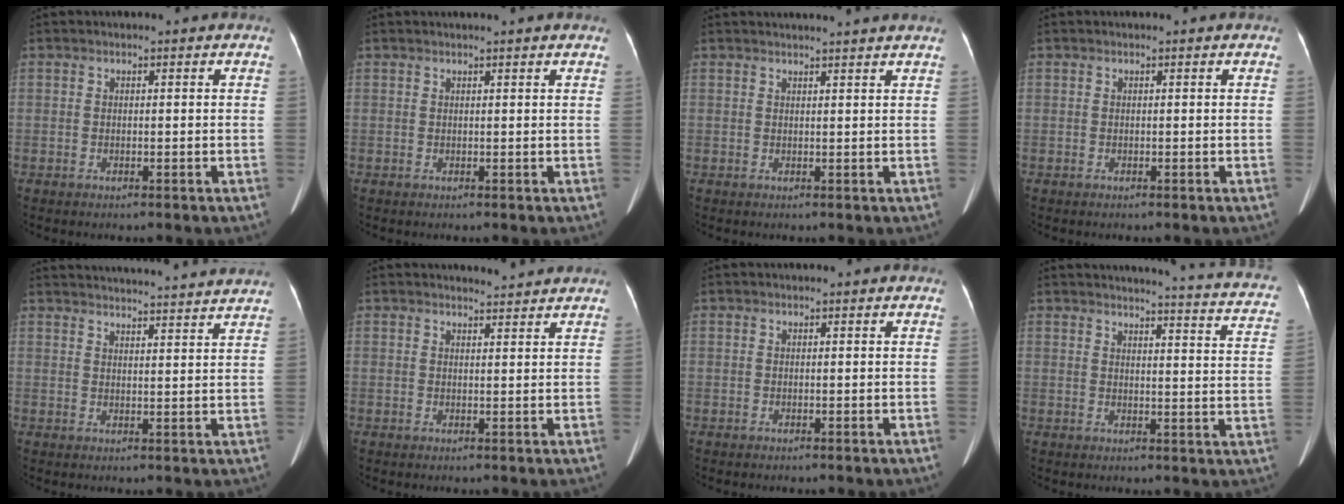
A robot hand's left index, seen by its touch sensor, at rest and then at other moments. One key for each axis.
{"total": 2.5, "fx": 2.2, "fy": -0.5, "fz": 1.1, "tx": -0.021, "ty": 0.014, "tz": 0.028}
{"total": 6.9, "fx": 6.5, "fy": -0.8, "fz": 2.4, "tx": -0.028, "ty": 0.017, "tz": 0.063}
{"total": 0.0}
{"total": 20.2, "fx": 19.3, "fy": 0.1, "fz": 5.7, "tx": -0.089, "ty": -0.005, "tz": 0.246}
{"total": 2.4, "fx": 2.4, "fy": -0.3, "fz": -0.1, "tx": -0.008, "ty": 0.001, "tz": 0.036}
{"total": 0.0}
{"total": 17.2, "fx": 16.0, "fy": 0.9, "fz": 6.2, "tx": -0.073, "ty": -0.075, "tz": 0.156}